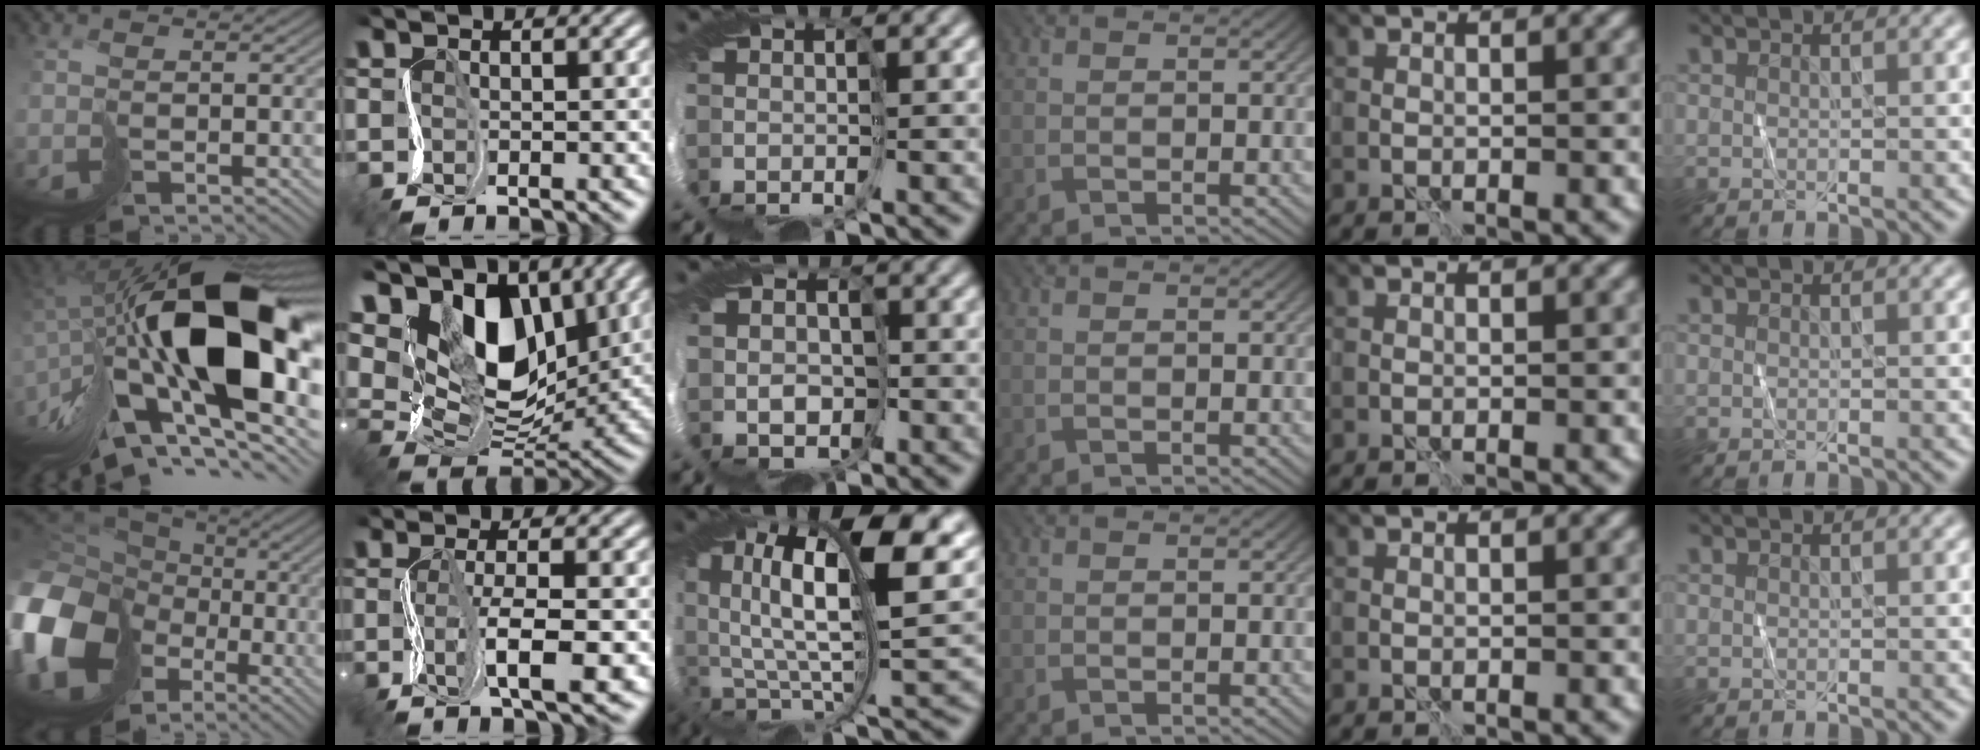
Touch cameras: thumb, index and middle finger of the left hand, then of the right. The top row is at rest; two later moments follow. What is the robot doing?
{"motion": "cut", "object": "paper bag"}